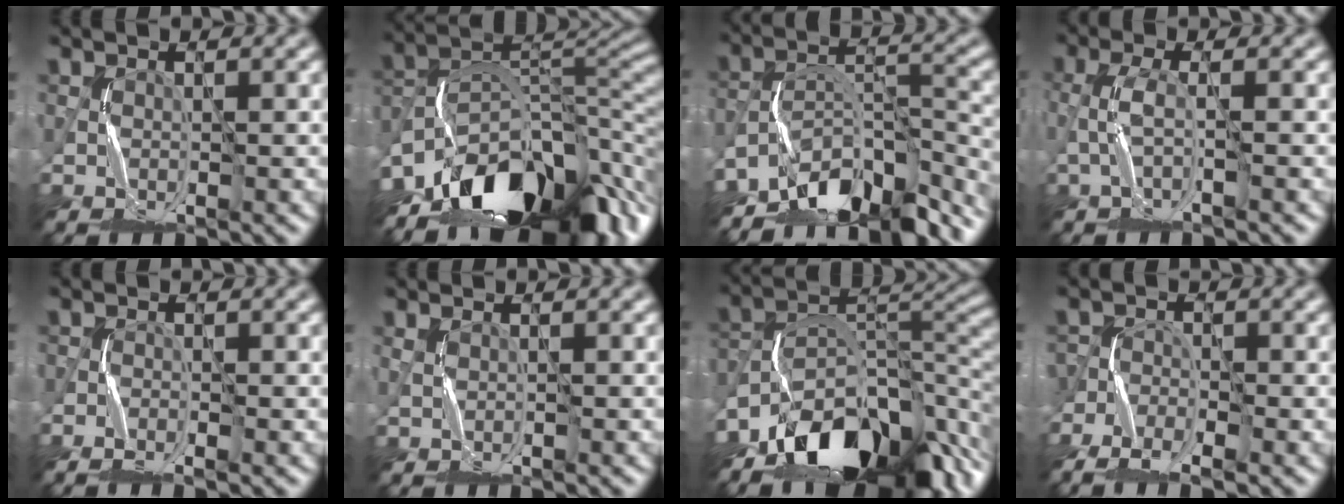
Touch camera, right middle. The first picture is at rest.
{"total": 14.2, "force": [-10.1, 7.0, 7.2], "torque": [-0.123, 0.013, -0.166]}
{"total": 10.9, "force": [-9.3, 3.7, 4.3], "torque": [-0.051, 0.003, -0.162]}
{"total": 1.8, "force": [-1.0, 0.0, 1.5], "torque": [-0.031, 0.008, -0.025]}
{"total": 2.0, "force": [-1.8, 0.3, 0.7], "torque": [-0.012, -0.003, -0.037]}
{"total": 0.0}
{"total": 12.9, "force": [-9.1, 6.4, 6.5], "torque": [-0.099, 0.012, -0.166]}
{"total": 7.1, "force": [-5.7, 2.9, 3.2], "torque": [-0.057, -0.022, -0.089]}